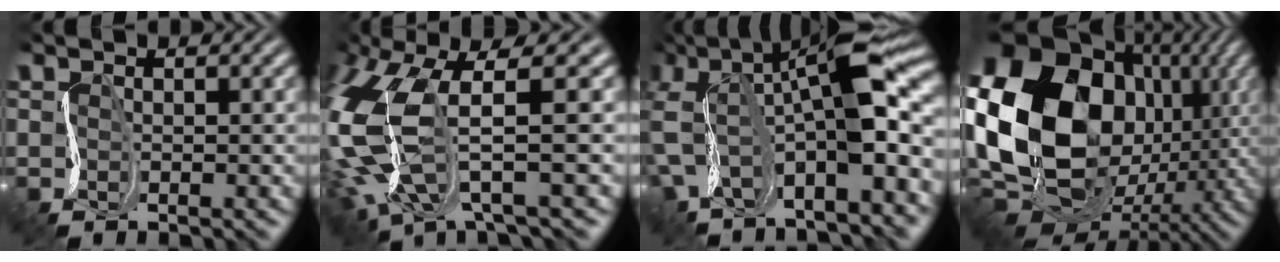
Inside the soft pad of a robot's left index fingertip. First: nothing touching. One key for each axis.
{"total": 9.3, "fx": -0.3, "fy": 3.1, "fz": 8.7, "tx": -0.229, "ty": -0.018, "tz": 0.008}
{"total": 12.1, "fx": 0.0, "fy": 3.6, "fz": 11.5, "tx": -0.227, "ty": 0.008, "tz": 0.028}
{"total": 19.7, "fx": 1.2, "fy": 15.8, "fz": 11.8, "tx": -0.290, "ty": -0.004, "tz": 0.041}